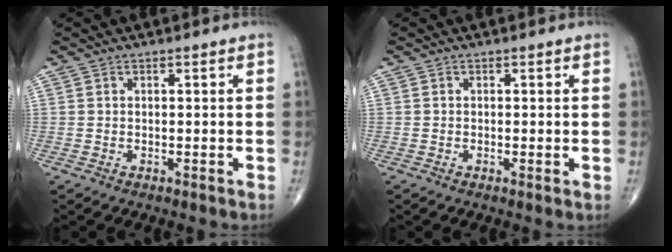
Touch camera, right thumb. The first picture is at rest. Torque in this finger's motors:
{"motor_torque": [-0.12, 0.20, 0.07, 0.04, -0.01]}